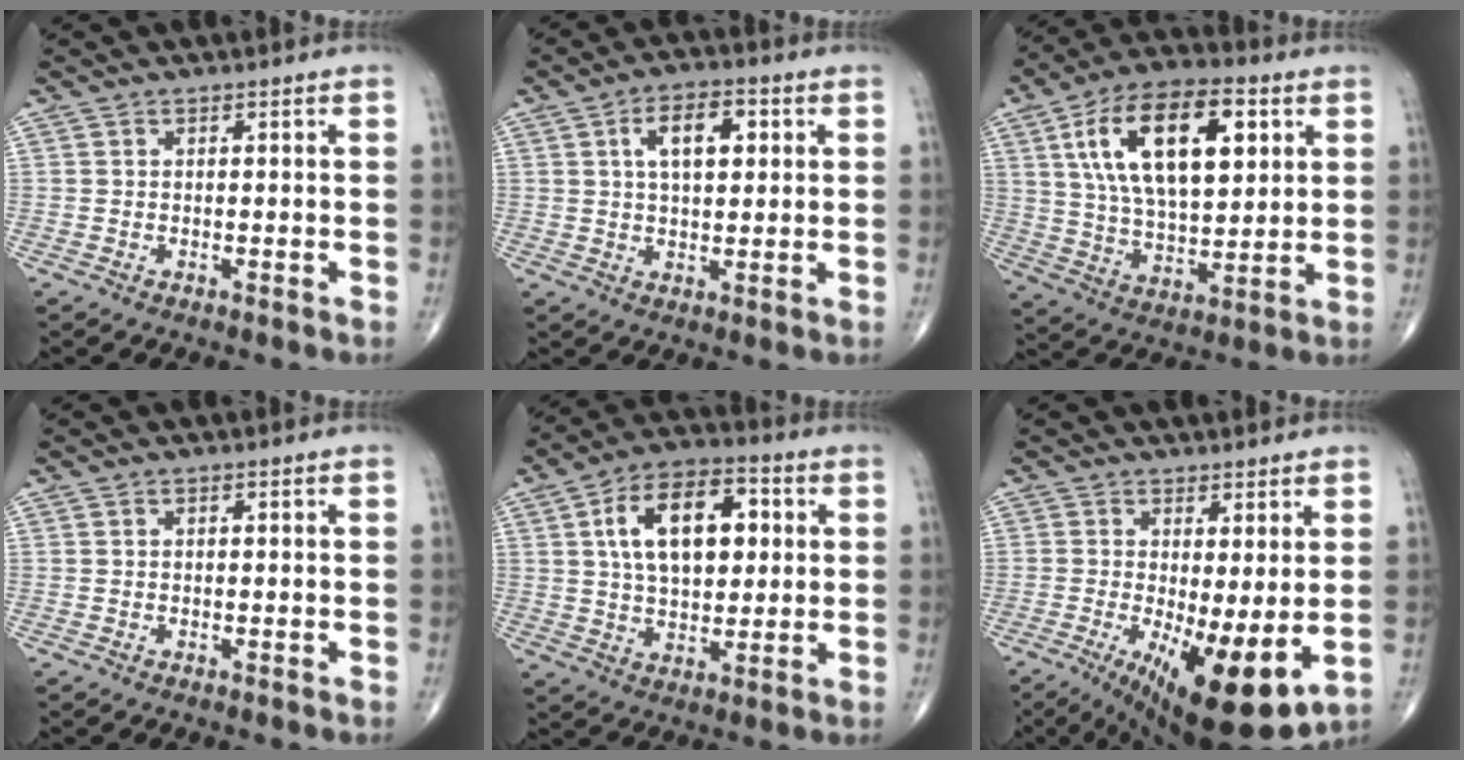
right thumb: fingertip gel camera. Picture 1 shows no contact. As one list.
[{"total": 8.5, "force": [2.4, 4.4, 6.9], "torque": [-0.098, 0.005, 0.037]}, {"total": 21.1, "force": [6.8, 10.2, 17.2], "torque": [-0.279, -0.008, 0.117]}, {"total": 0.0}, {"total": 16.0, "force": [3.7, 9.0, 12.8], "torque": [-0.189, 0.008, 0.059]}, {"total": 13.4, "force": [-2.4, 4.2, 12.5], "torque": [-0.197, -0.027, -0.020]}]